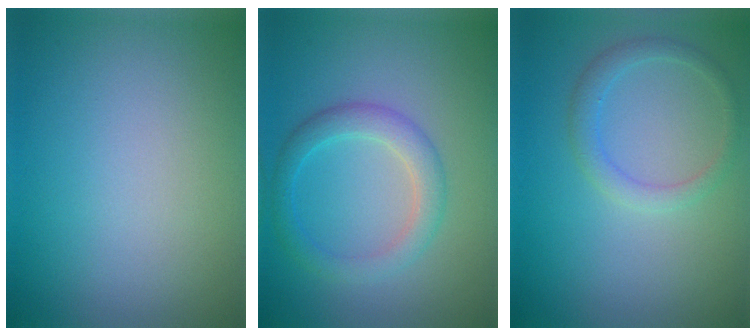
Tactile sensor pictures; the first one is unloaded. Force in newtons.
{"total": 3.0, "press": 3.0, "slide": 0.1}
{"total": 1.9, "press": 1.9, "slide": 0.1}